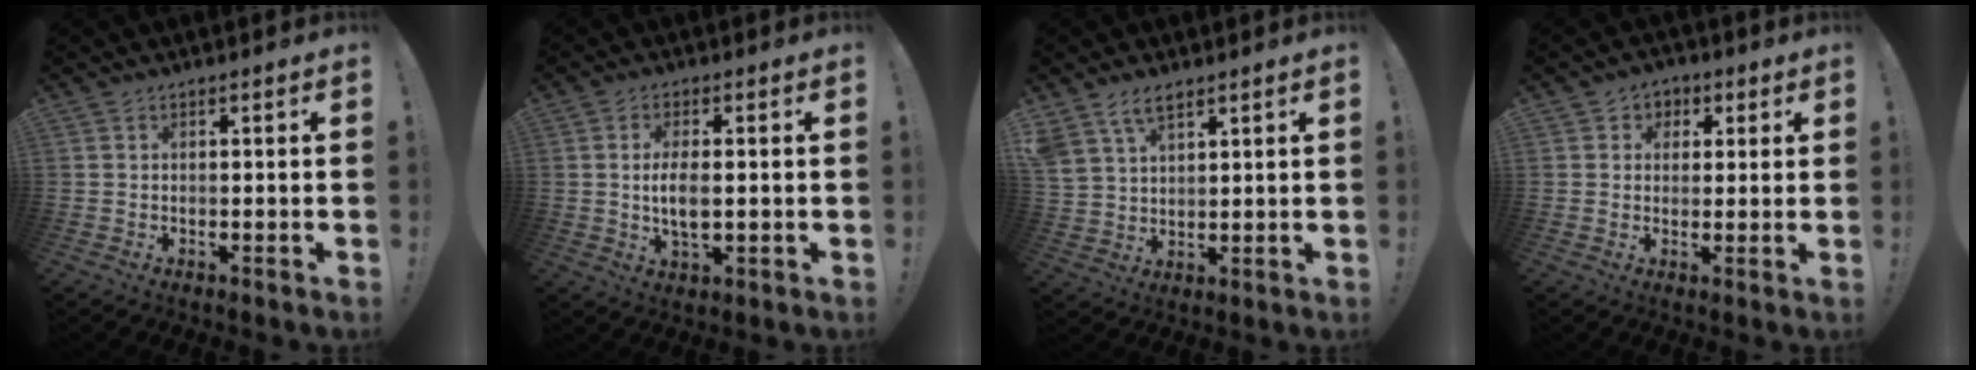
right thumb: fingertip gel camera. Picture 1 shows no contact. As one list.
[{"total": 6.6, "force": [-0.1, 2.9, 5.9], "torque": [-0.106, -0.009, -0.007]}, {"total": 7.4, "force": [5.1, 4.0, 3.4], "torque": [-0.069, -0.014, 0.101]}, {"total": 4.3, "force": [0.4, 4.2, 1.2], "torque": [-0.001, 0.000, 0.004]}]